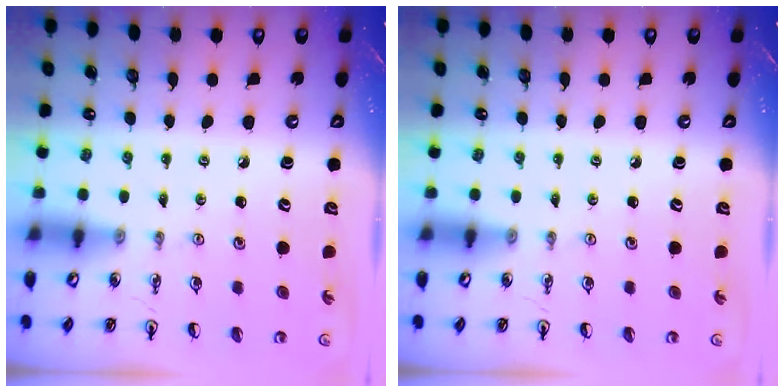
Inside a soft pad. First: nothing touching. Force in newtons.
{"total": 0.0}